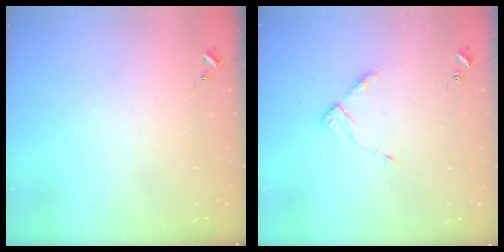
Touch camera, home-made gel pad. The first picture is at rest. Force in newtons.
{"total": 5.4, "press": 5.3, "slide": 0.6}